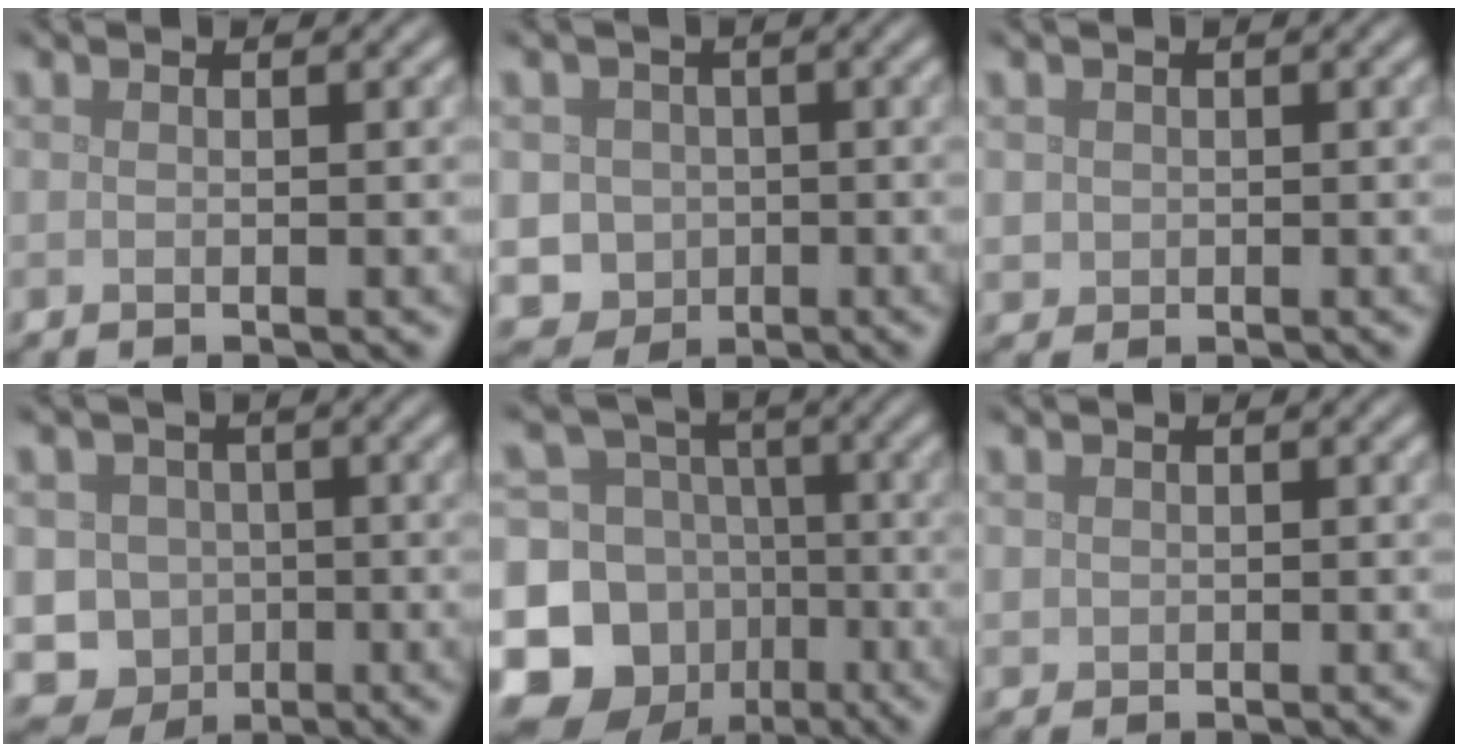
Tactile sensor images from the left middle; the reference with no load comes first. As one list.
[{"total": 5.5, "force": [-1.5, 5.2, 1.3], "torque": [-0.008, 0.001, -0.049]}, {"total": 1.1, "force": [0.1, 1.1, 0.2], "torque": [0.001, -0.004, 0.002]}, {"total": 9.1, "force": [-3.4, 8.2, 2.0], "torque": [-0.023, -0.009, -0.083]}, {"total": 15.8, "force": [-6.0, 14.0, 4.2], "torque": [-0.133, -0.014, -0.102]}, {"total": 0.8, "force": [0.1, 0.8, 0.1], "torque": [0.001, -0.003, 0.002]}]